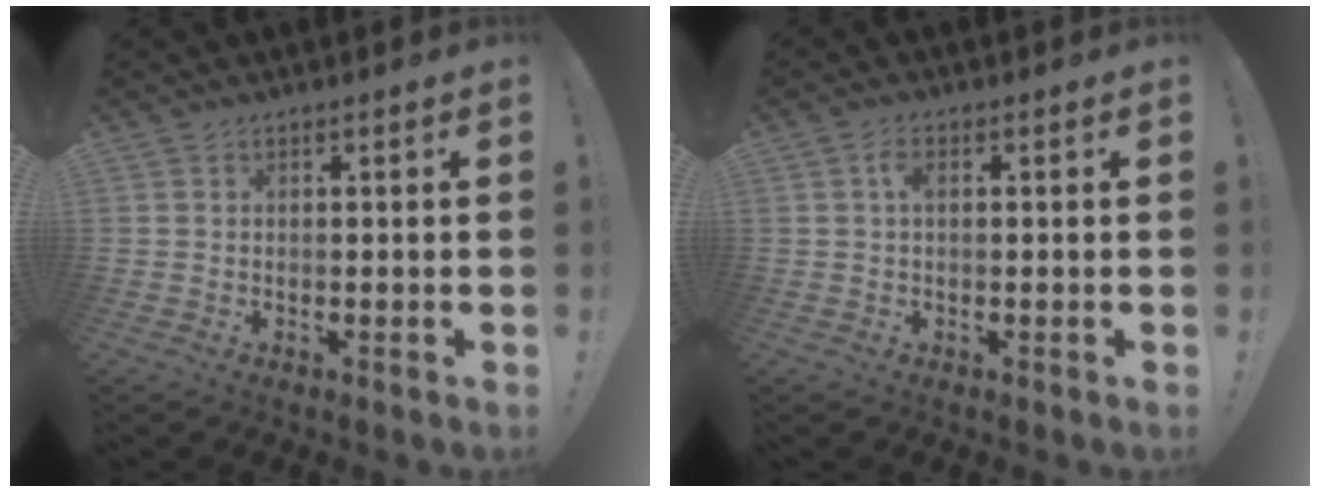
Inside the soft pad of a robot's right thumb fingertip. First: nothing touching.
{"total": 2.6, "force": [0.6, 1.3, 2.2], "torque": [-0.040, 0.006, 0.007]}